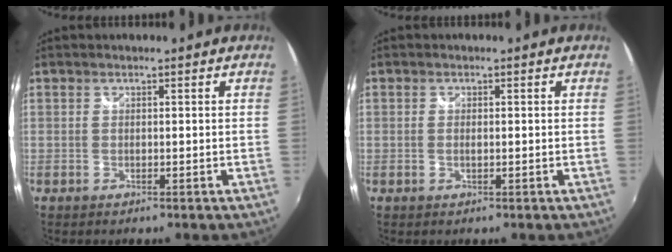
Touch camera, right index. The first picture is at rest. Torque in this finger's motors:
{"motor_torque": [-0.36, 0.14, -0.16, -0.03]}